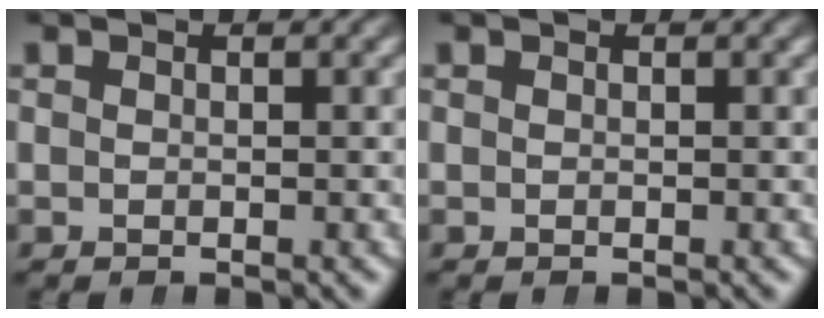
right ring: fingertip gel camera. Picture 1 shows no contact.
{"total": 0.0}